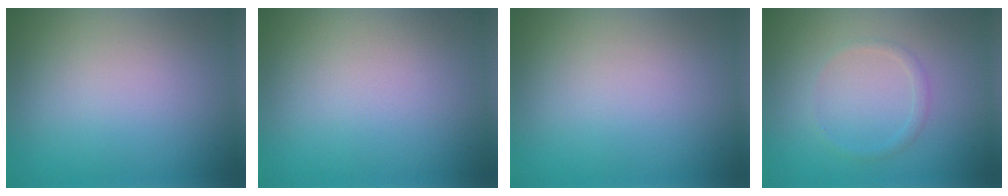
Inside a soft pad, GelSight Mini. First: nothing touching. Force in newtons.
{"total": 0.0}
{"total": 0.0}
{"total": 1.0, "press": 1.0, "slide": 0.1}